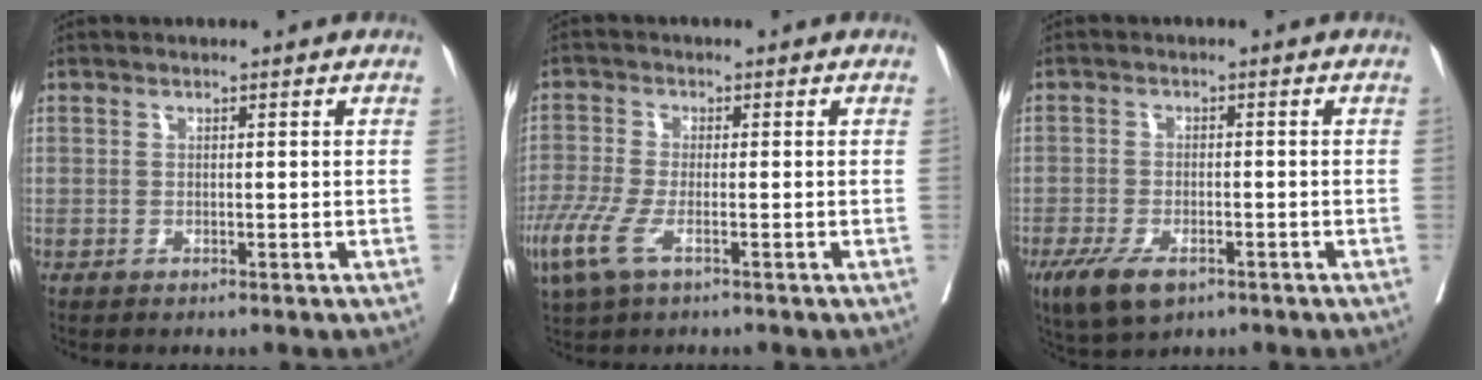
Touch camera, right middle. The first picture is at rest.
{"total": 6.8, "force": [-3.4, 2.1, 5.4], "torque": [-0.133, -0.020, -0.069]}
{"total": 6.6, "force": [-4.0, 2.9, 4.4], "torque": [-0.082, -0.010, -0.066]}